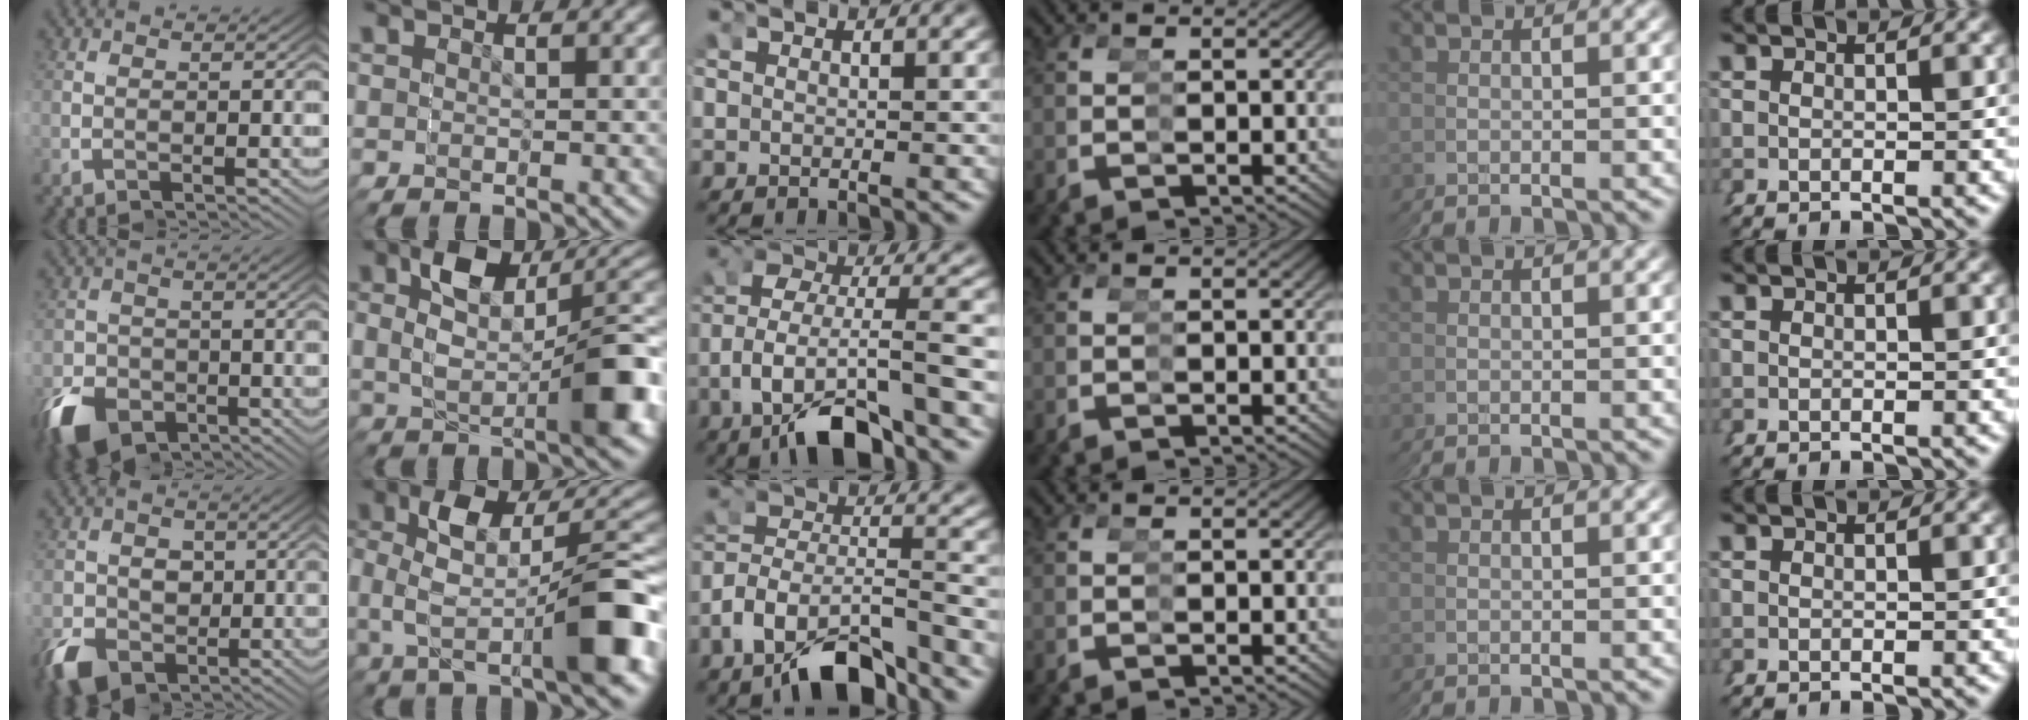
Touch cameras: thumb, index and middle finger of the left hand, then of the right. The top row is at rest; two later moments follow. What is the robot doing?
{"motion": "grasp_and_lifting", "object": "stress ball aka squeeze ball"}